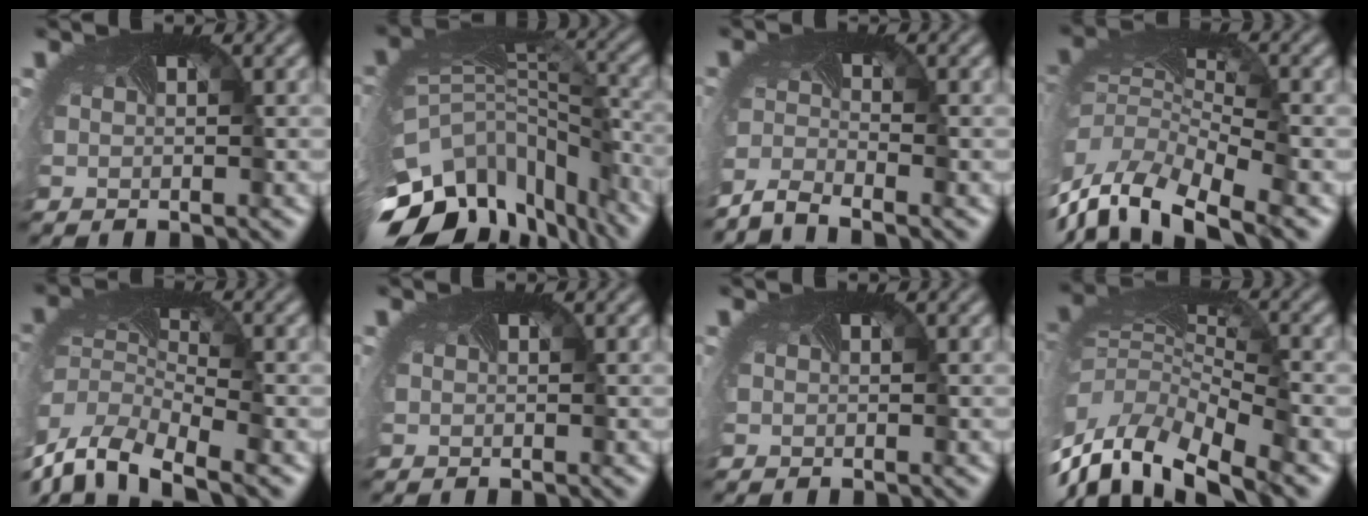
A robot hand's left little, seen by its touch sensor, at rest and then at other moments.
{"total": 15.9, "force": [-8.6, 9.9, 8.9], "torque": [-0.219, -0.044, -0.100]}
{"total": 3.2, "force": [-3.1, 0.1, 0.5], "torque": [-0.019, -0.015, -0.067]}
{"total": 9.7, "force": [-4.5, 4.9, 7.1], "torque": [-0.168, -0.030, -0.072]}
{"total": 9.7, "force": [-6.2, 4.6, 5.8], "torque": [-0.145, -0.027, -0.109]}
{"total": 0.0}
{"total": 0.0}
{"total": 9.5, "force": [-5.3, 4.7, 6.4], "torque": [-0.150, -0.025, -0.092]}